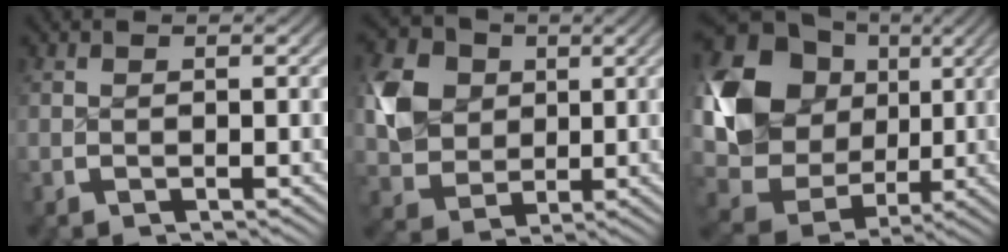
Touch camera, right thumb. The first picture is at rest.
{"total": 10.2, "force": [0.8, 8.1, 6.2], "torque": [-0.151, -0.031, 0.017]}
{"total": 14.4, "force": [0.2, 10.7, 9.7], "torque": [-0.231, -0.045, 0.026]}